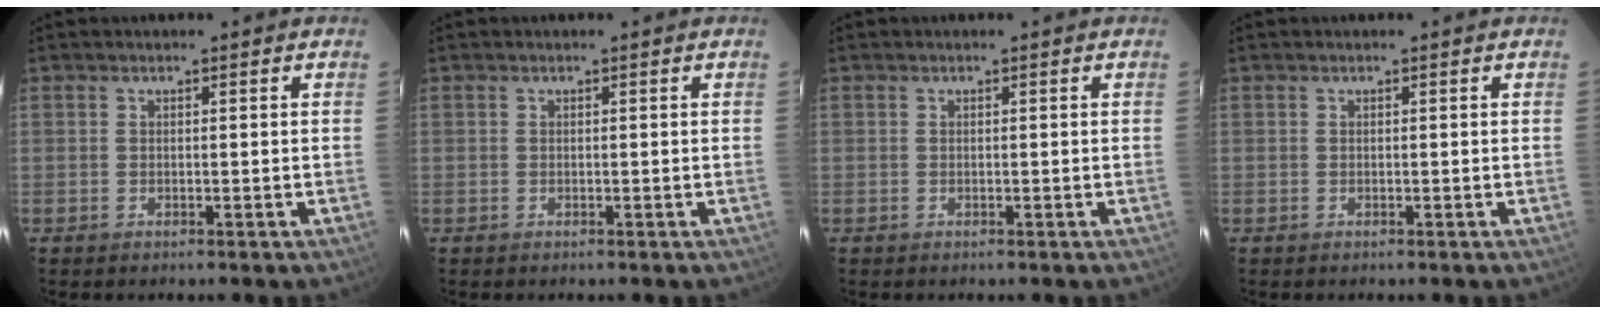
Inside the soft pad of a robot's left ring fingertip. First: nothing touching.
{"total": 0.0}
{"total": 0.0}
{"total": 0.0}